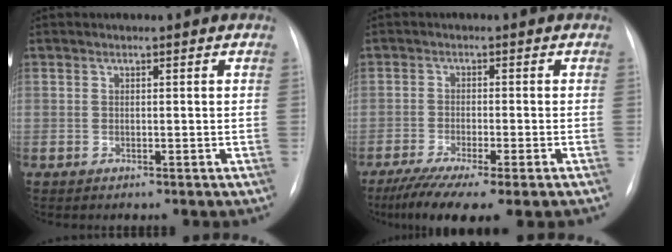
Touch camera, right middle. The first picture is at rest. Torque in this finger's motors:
{"motor_torque": [1.09, -1.05, 0.21, 0.08]}